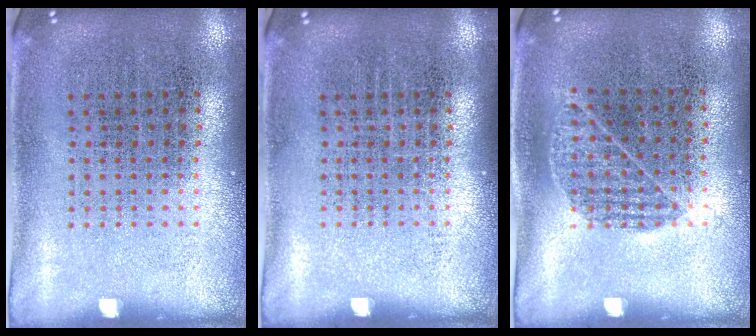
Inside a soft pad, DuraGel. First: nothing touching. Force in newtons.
{"total": 0.0}
{"total": 0.8, "press": 0.6, "slide": 0.5}